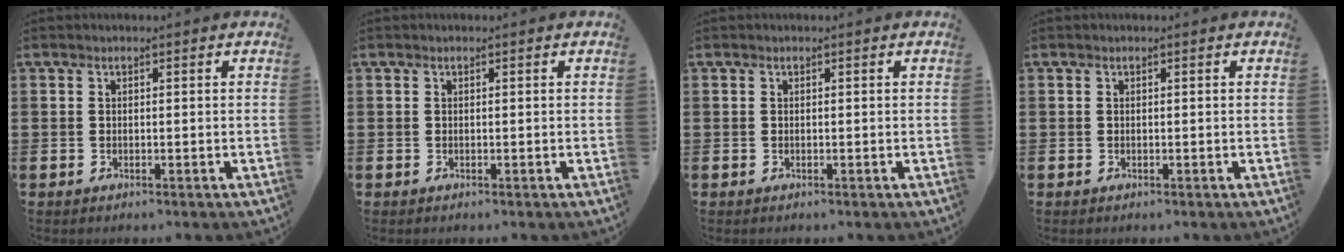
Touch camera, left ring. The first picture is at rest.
{"total": 0.0}
{"total": 0.0}
{"total": 0.0}